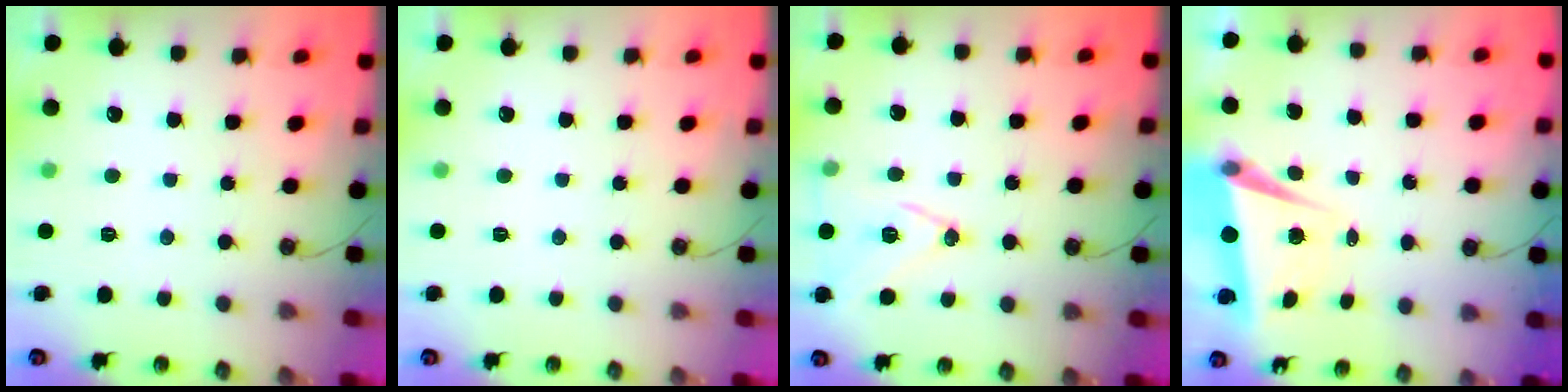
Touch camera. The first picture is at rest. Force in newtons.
{"total": 0.0}
{"total": 12.3, "press": 11.8, "slide": 3.4}
{"total": 5.9, "press": 5.6, "slide": 2.0}